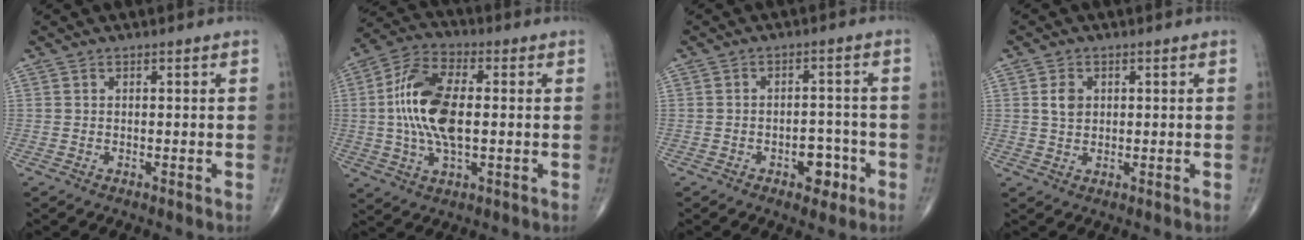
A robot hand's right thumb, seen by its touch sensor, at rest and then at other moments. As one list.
[{"total": 14.7, "force": [0.4, 7.2, 12.8], "torque": [-0.259, 0.014, 0.003]}, {"total": 5.4, "force": [-2.5, 3.1, 3.6], "torque": [-0.027, 0.021, -0.033]}, {"total": 3.2, "force": [0.8, 2.3, 2.1], "torque": [-0.030, -0.001, 0.015]}]